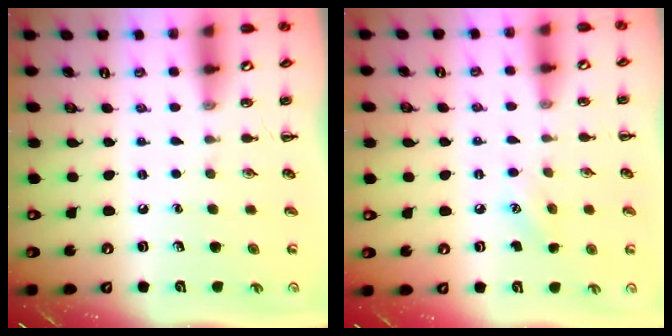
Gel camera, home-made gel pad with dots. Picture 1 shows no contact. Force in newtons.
{"total": 6.8, "press": 6.5, "slide": 1.7}